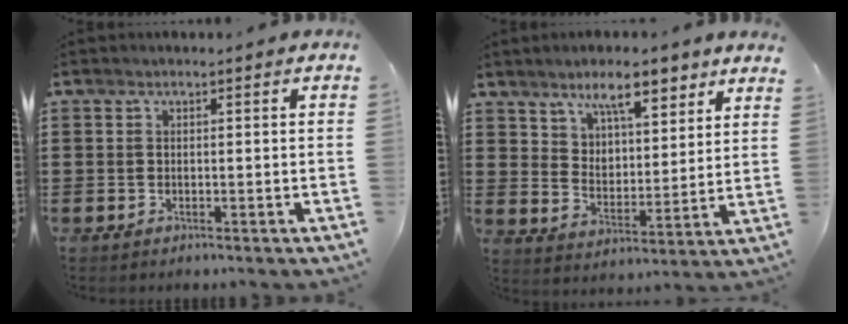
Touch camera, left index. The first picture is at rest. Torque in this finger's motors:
{"motor_torque": [1.07, -1.07, 0.40, 0.12]}